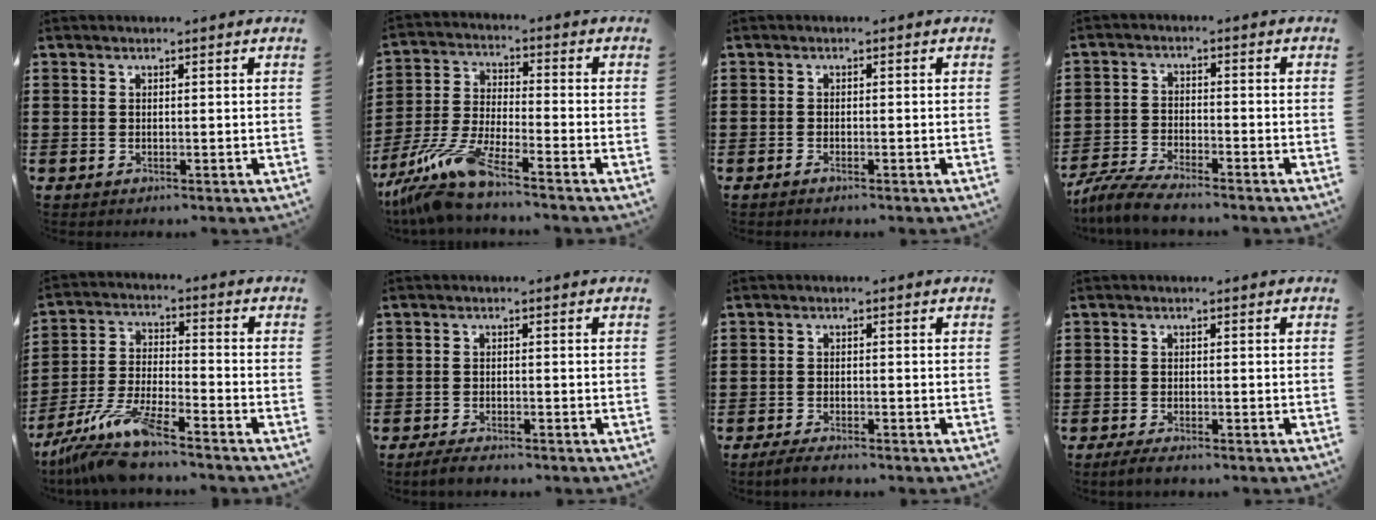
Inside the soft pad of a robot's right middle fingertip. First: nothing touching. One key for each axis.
{"total": 8.8, "fx": -7.2, "fy": 0.2, "fz": 5.1, "tx": -0.134, "ty": -0.022, "tz": -0.149}
{"total": 0.6, "fx": -0.4, "fy": 0.0, "fz": 0.4, "tx": -0.010, "ty": -0.005, "tz": -0.007}
{"total": 5.4, "fx": -5.1, "fy": 0.4, "fz": 1.7, "tx": -0.049, "ty": -0.008, "tz": -0.103}
{"total": 9.7, "fx": -8.3, "fy": 0.3, "fz": 4.9, "tx": -0.109, "ty": -0.006, "tz": -0.167}
{"total": 2.3, "fx": -2.1, "fy": 0.4, "fz": 0.8, "tx": -0.024, "ty": -0.002, "tz": -0.042}
{"total": 2.3, "fx": -2.1, "fy": 0.3, "fz": 0.9, "tx": -0.025, "ty": -0.002, "tz": -0.042}
{"total": 1.8, "fx": -1.6, "fy": 0.2, "fz": 0.8, "tx": -0.024, "ty": -0.003, "tz": -0.032}